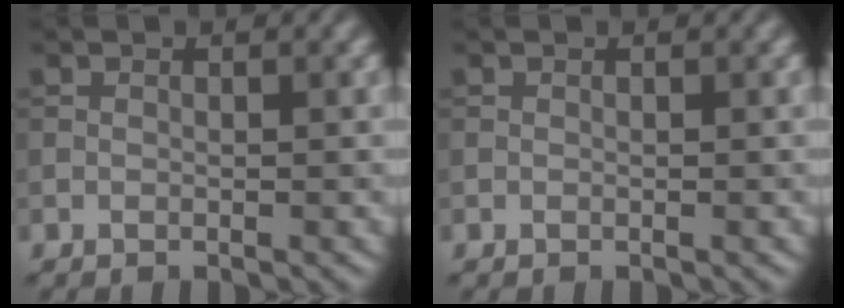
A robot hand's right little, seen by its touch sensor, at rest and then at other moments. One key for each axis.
{"total": 0.0}